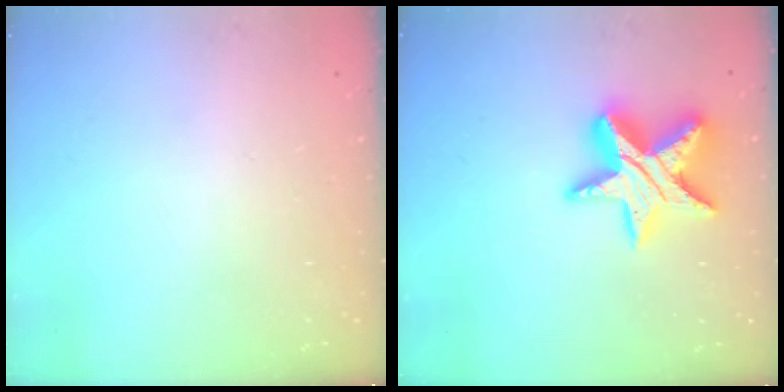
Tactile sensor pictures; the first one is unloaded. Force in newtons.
{"total": 17.0, "press": 17.0, "slide": 1.2}